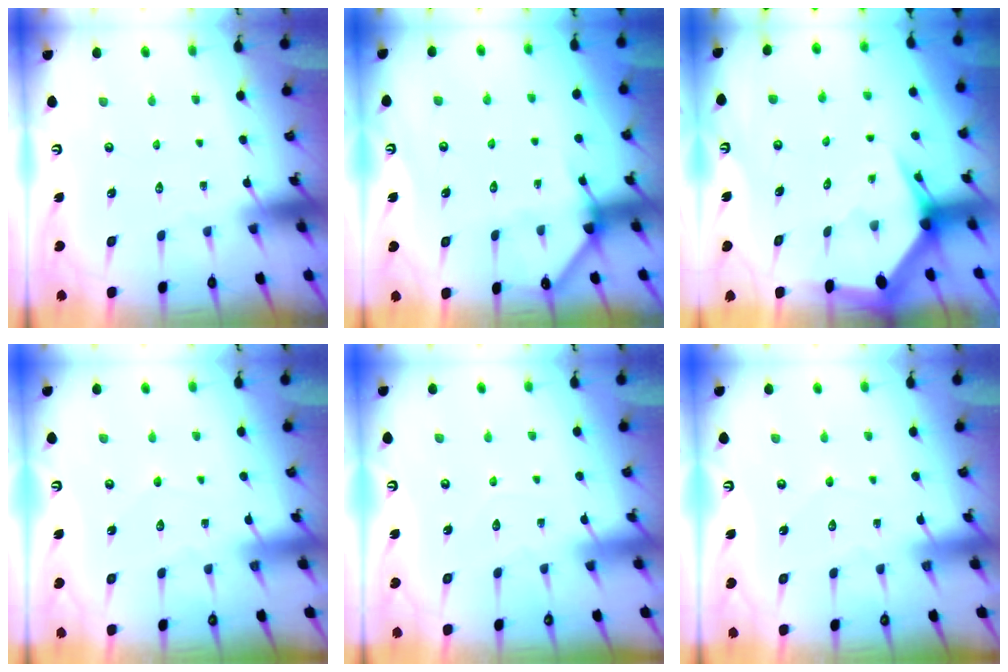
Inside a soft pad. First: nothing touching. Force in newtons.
{"total": 3.9, "press": 3.9, "slide": 0.2}
{"total": 4.4, "press": 4.3, "slide": 0.5}
{"total": 2.9, "press": 2.9, "slide": 0.3}
{"total": 2.9, "press": 2.9, "slide": 0.2}
{"total": 2.9, "press": 2.9, "slide": 0.3}